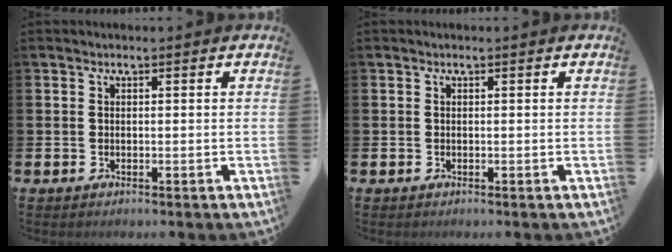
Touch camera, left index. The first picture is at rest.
{"total": 0.0}